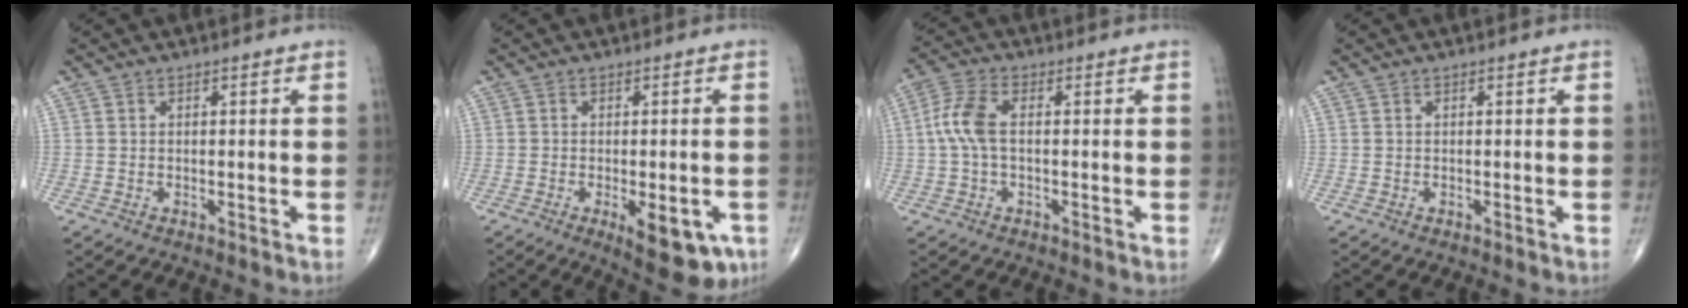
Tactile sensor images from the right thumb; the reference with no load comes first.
{"total": 9.9, "force": [-3.9, 4.0, 8.1], "torque": [-0.088, -0.002, -0.044]}
{"total": 6.4, "force": [0.2, 3.1, 5.6], "torque": [-0.139, 0.018, -0.001]}
{"total": 0.0}